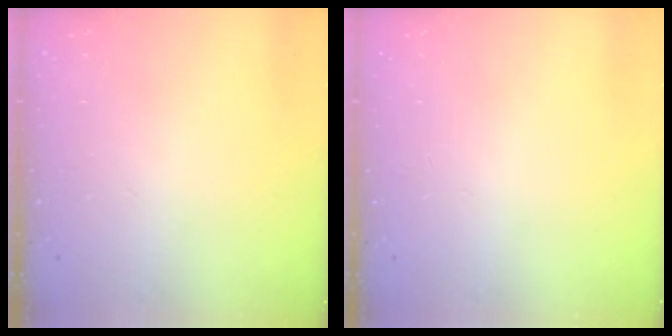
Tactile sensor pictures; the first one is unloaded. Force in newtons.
{"total": 0.0}